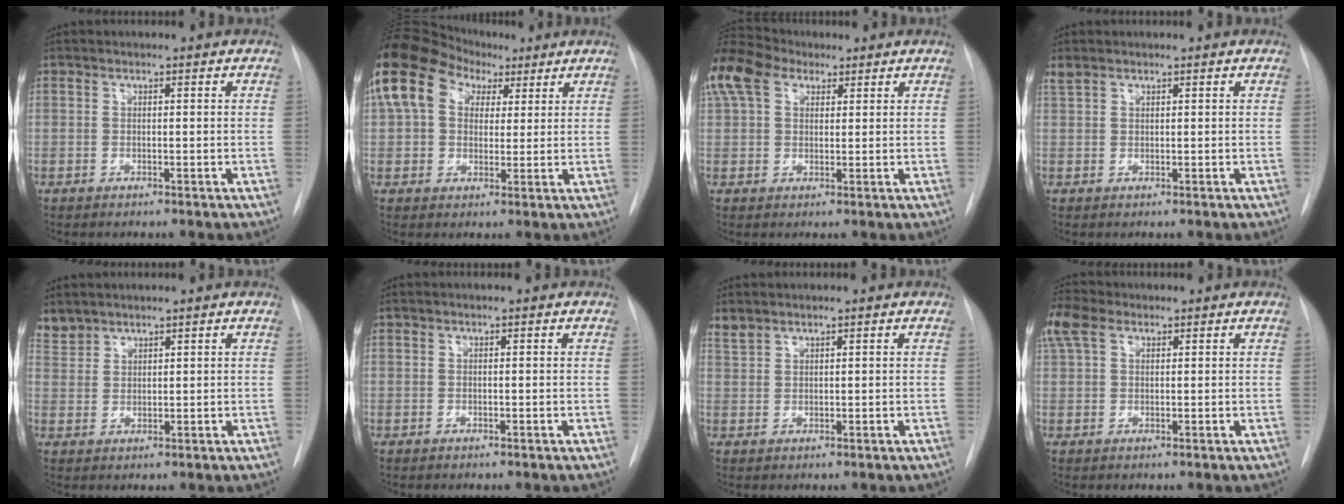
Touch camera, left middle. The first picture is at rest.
{"total": 13.9, "force": [6.2, 9.7, 7.8], "torque": [-0.172, 0.066, 0.108]}
{"total": 14.6, "force": [8.4, 9.3, 7.4], "torque": [-0.207, 0.071, 0.158]}
{"total": 1.4, "force": [1.2, 0.7, 0.4], "torque": [-0.015, 0.014, 0.027]}
{"total": 3.0, "force": [2.8, 1.1, -0.2], "torque": [0.006, 0.012, 0.057]}
{"total": 0.0}
{"total": 1.8, "force": [1.7, 0.6, 0.3], "torque": [-0.011, 0.011, 0.038]}
{"total": 5.2, "force": [2.9, 3.1, 3.1], "torque": [-0.087, 0.032, 0.060]}